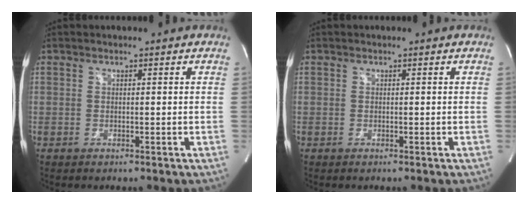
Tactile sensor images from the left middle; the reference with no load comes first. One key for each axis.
{"total": 0.0}